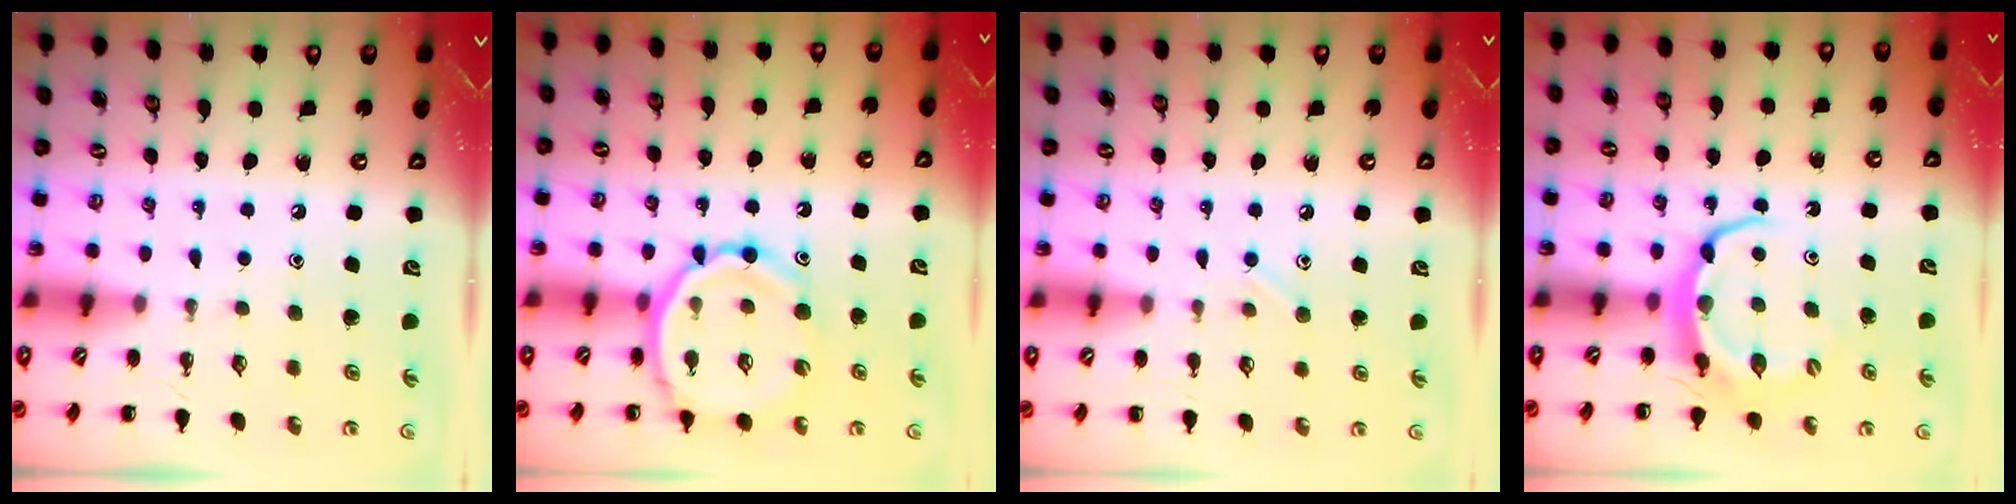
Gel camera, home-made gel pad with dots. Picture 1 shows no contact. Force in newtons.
{"total": 12.9, "press": 12.4, "slide": 3.6}
{"total": 5.1, "press": 4.8, "slide": 1.8}
{"total": 6.2, "press": 6.2, "slide": 0.3}